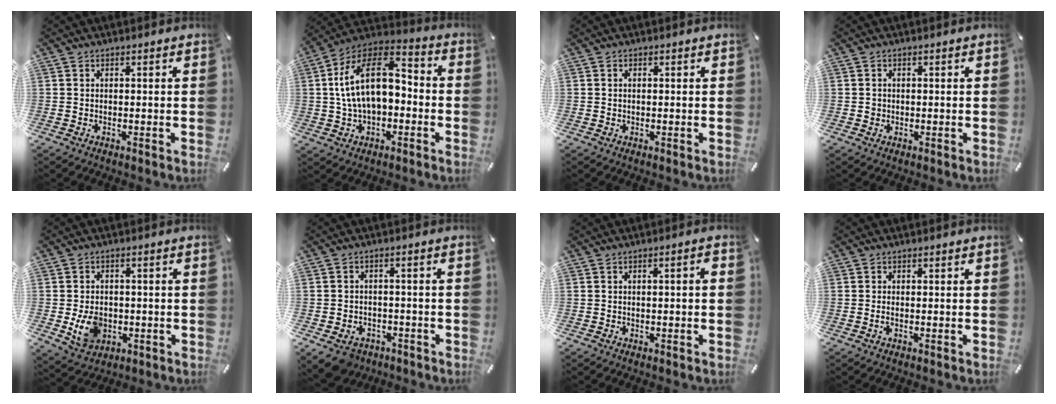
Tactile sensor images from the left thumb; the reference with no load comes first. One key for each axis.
{"total": 16.0, "fx": 1.2, "fy": 10.3, "fz": 12.2, "tx": -0.239, "ty": 0.009, "tz": 0.019}
{"total": 0.6, "fx": 0.1, "fy": 0.3, "fz": 0.6, "tx": -0.012, "ty": 0.000, "tz": 0.001}
{"total": 0.9, "fx": -0.1, "fy": 0.9, "fz": 0.2, "tx": -0.002, "ty": 0.006, "tz": -0.004}
{"total": 7.0, "fx": -1.2, "fy": 5.7, "fz": 3.9, "tx": -0.064, "ty": -0.001, "tz": -0.020}
{"total": 5.4, "fx": -3.5, "fy": 3.7, "fz": 1.8, "tx": -0.039, "ty": 0.020, "tz": -0.067}
{"total": 1.9, "fx": -0.1, "fy": 0.2, "fz": 1.9, "tx": -0.031, "ty": 0.001, "tz": -0.003}
{"total": 0.9, "fx": -0.2, "fy": 0.2, "fz": 0.9, "tx": -0.018, "ty": -0.002, "tz": -0.002}